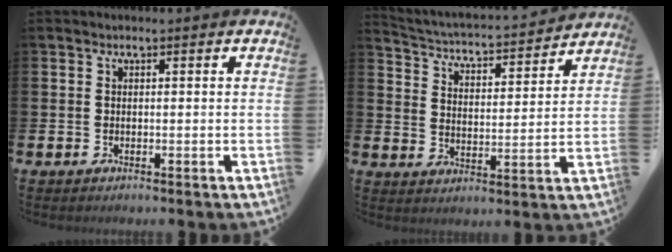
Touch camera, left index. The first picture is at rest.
{"total": 3.8, "force": [3.6, 0.8, 0.8], "torque": [-0.040, -0.040, 0.053]}